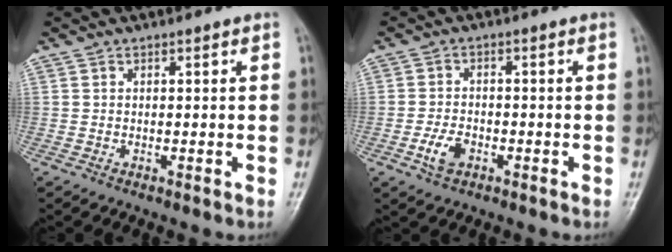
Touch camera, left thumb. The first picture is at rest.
{"total": 4.1, "force": [-2.0, 2.6, 2.5], "torque": [-0.046, 0.010, -0.037]}